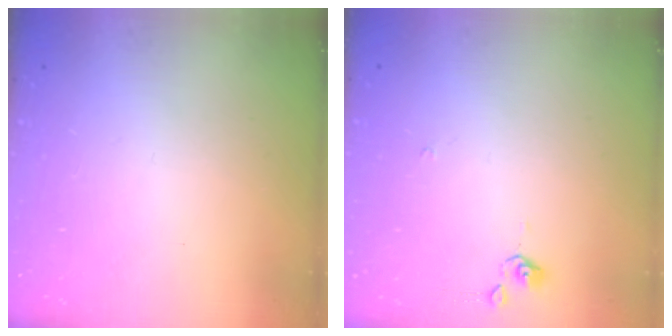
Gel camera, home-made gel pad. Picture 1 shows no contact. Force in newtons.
{"total": 0.0}